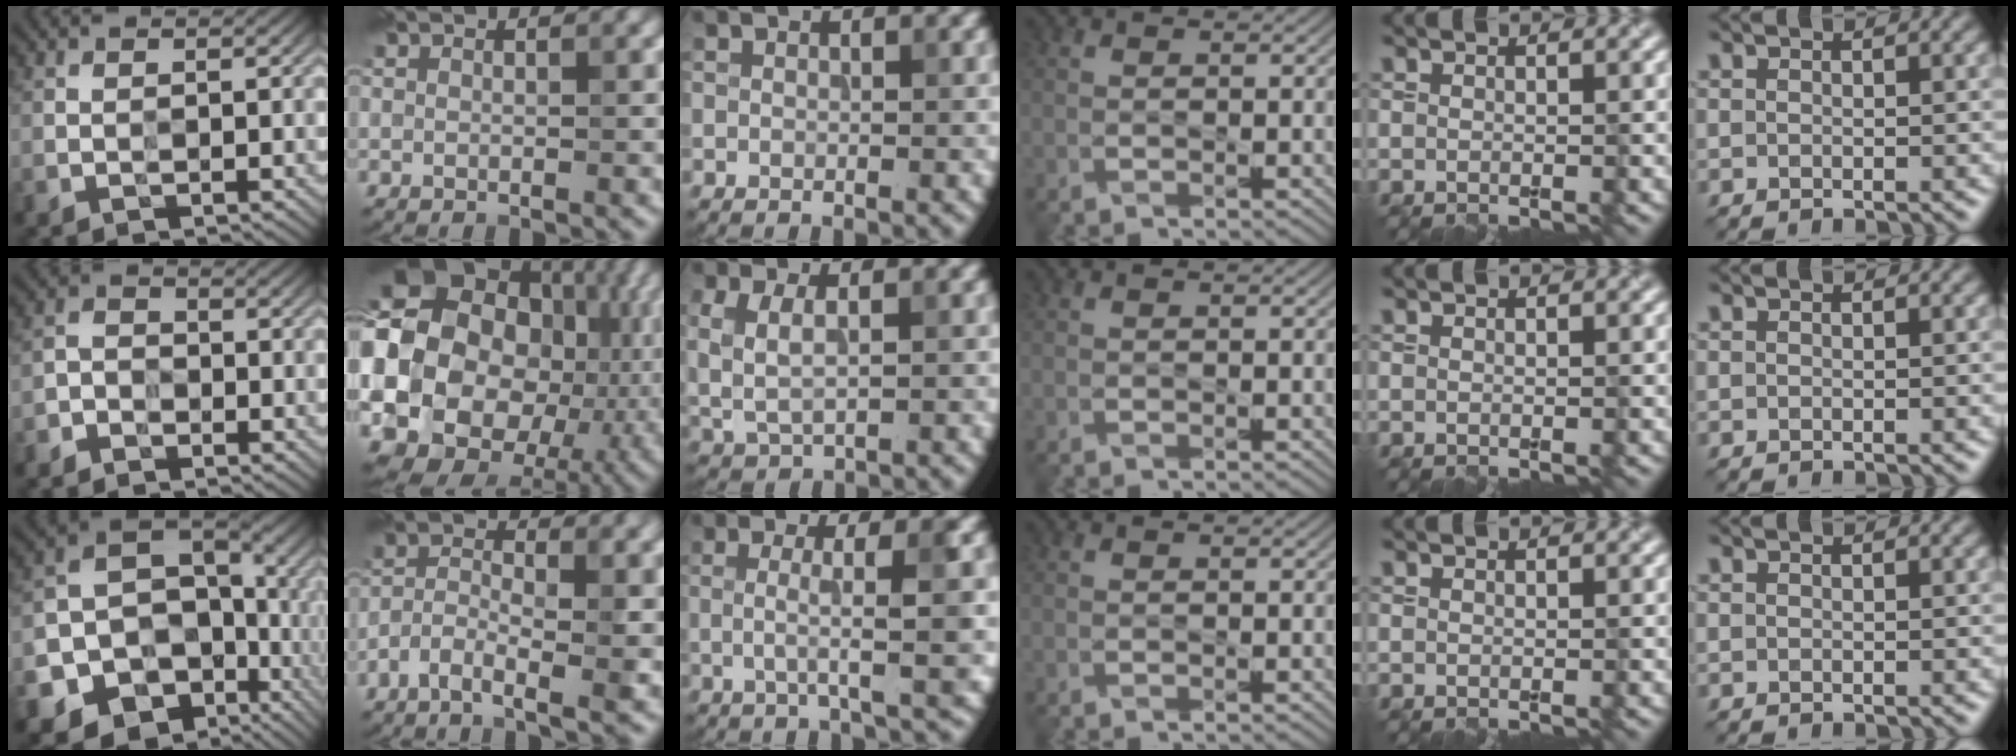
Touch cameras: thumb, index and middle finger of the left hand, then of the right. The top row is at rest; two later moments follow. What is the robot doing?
{"motion": "wipe", "object": "paper plate"}